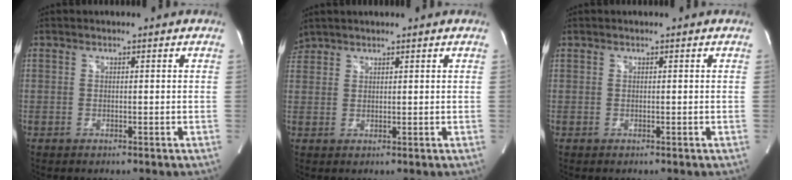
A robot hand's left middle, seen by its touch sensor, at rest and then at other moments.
{"total": 2.5, "force": [2.4, 0.6, 0.1], "torque": [-0.007, 0.022, 0.048]}
{"total": 0.0}